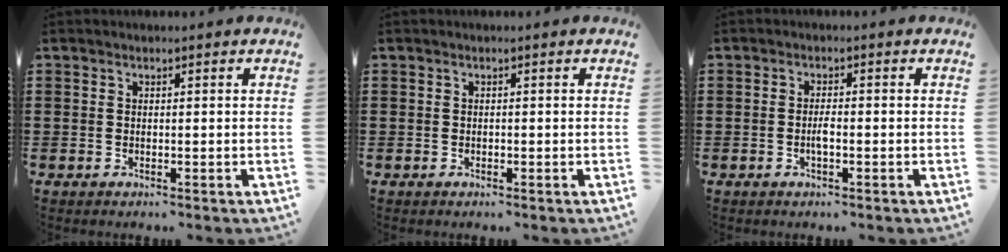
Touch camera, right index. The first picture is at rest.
{"total": 0.0}
{"total": 1.7, "force": [-0.6, 0.4, 1.6], "torque": [-0.038, 0.000, -0.013]}